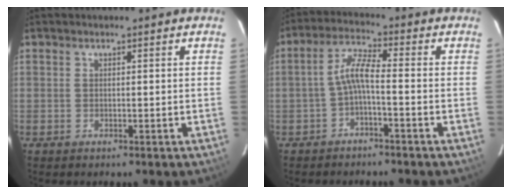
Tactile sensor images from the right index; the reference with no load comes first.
{"total": 4.5, "force": [-1.9, 0.5, 4.0], "torque": [-0.096, 0.014, -0.037]}